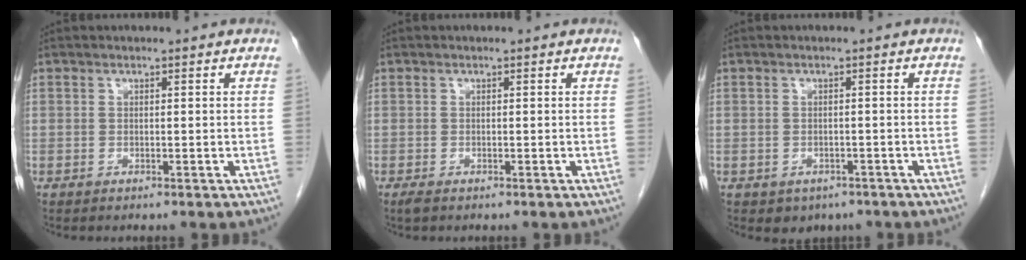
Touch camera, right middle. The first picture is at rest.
{"total": 1.0, "force": [-0.7, 0.4, 0.6], "torque": [-0.016, -0.003, -0.010]}
{"total": 3.2, "force": [-2.1, 2.3, 0.8], "torque": [-0.010, 0.004, -0.022]}